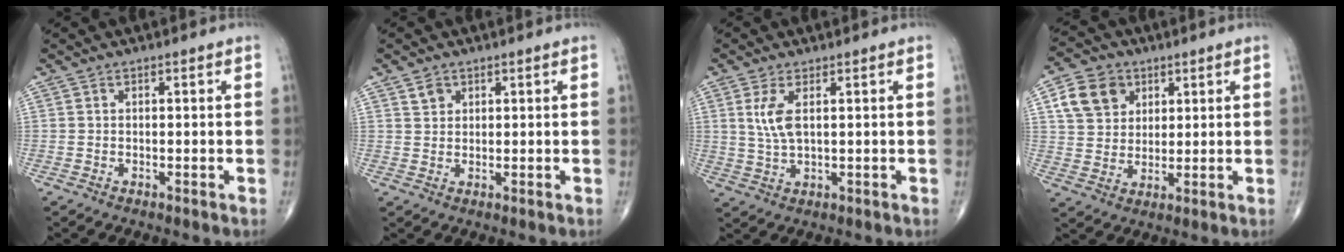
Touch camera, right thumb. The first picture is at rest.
{"total": 2.2, "force": [1.3, 1.6, 0.7], "torque": [-0.002, -0.007, 0.023]}
{"total": 5.0, "force": [1.5, 1.8, 4.4], "torque": [-0.101, -0.007, 0.038]}
{"total": 9.6, "force": [3.8, 7.7, 4.3], "torque": [-0.054, -0.006, 0.072]}